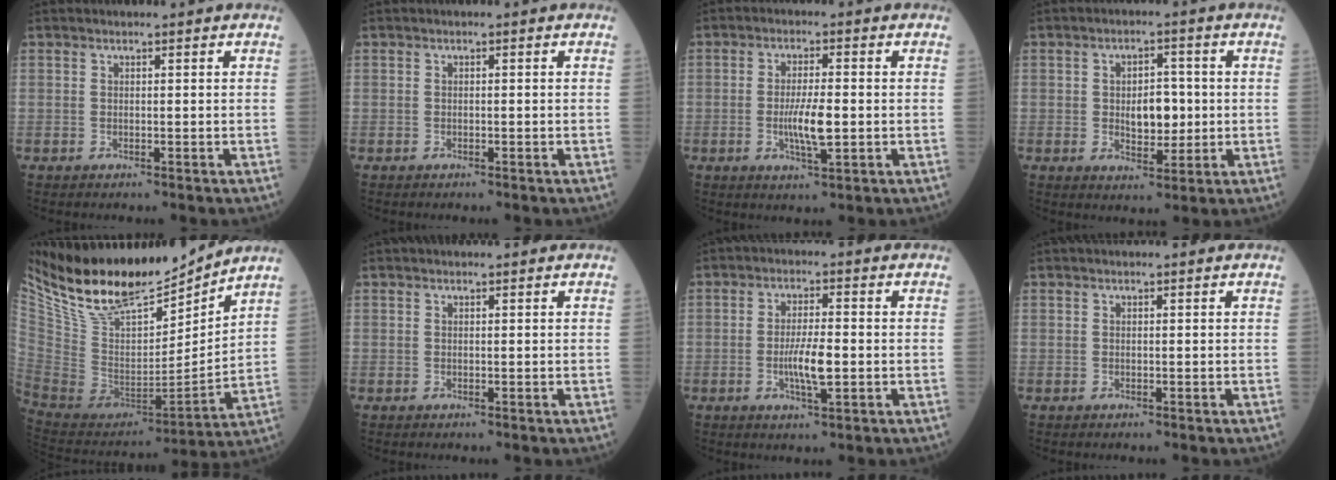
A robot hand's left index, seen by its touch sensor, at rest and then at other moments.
{"total": 0.0}
{"total": 5.2, "force": [-1.0, 0.8, 5.0], "torque": [-0.098, -0.010, -0.018]}
{"total": 5.3, "force": [-0.2, 2.9, 4.5], "torque": [-0.067, 0.001, 0.000]}
{"total": 21.4, "force": [18.5, 4.9, 9.7], "torque": [-0.184, -0.016, 0.333]}
{"total": 0.0}
{"total": 5.0, "force": [-1.2, 0.8, 4.8], "torque": [-0.093, -0.008, -0.022]}
{"total": 0.0}